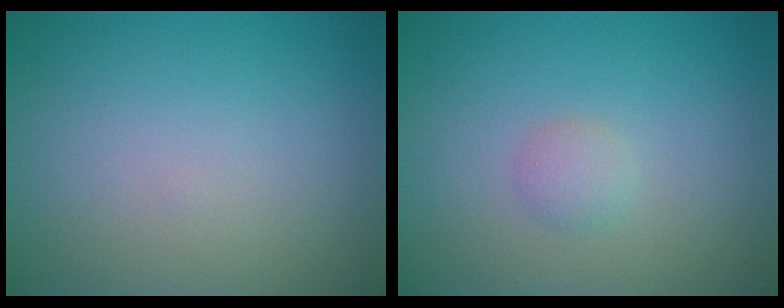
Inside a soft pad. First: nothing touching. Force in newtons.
{"total": 1.2, "press": 1.2, "slide": 0.0}